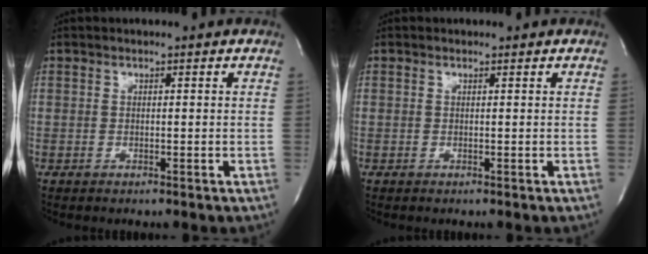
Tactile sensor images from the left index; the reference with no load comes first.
{"total": 0.0}